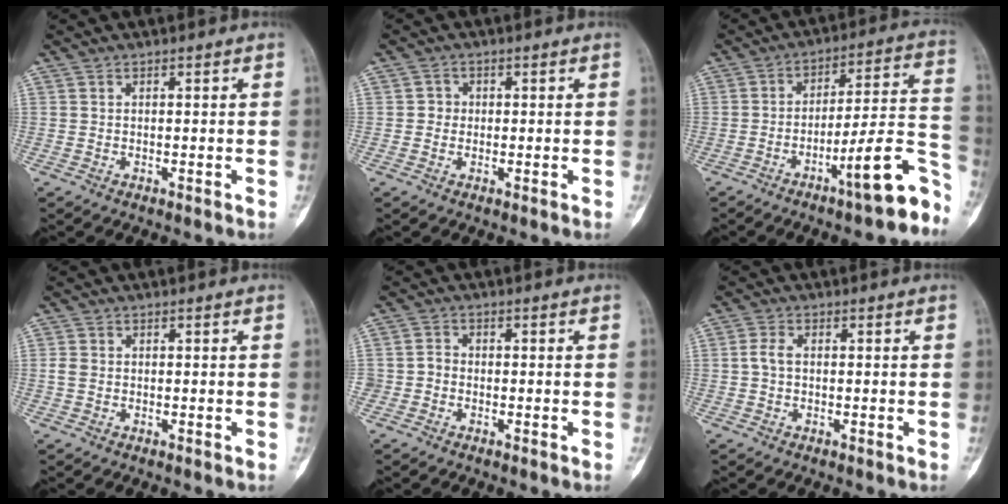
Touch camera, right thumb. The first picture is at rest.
{"total": 1.9, "force": [0.0, 1.9, 0.5], "torque": [0.005, 0.007, -0.006]}
{"total": 16.1, "force": [-8.4, 3.2, 13.4], "torque": [-0.164, 0.068, -0.119]}
{"total": 1.4, "force": [-0.1, 1.2, 0.8], "torque": [-0.017, 0.001, -0.003]}
{"total": 2.2, "force": [-0.8, 1.9, 0.7], "torque": [0.001, 0.009, -0.021]}
{"total": 2.4, "force": [-0.1, 1.6, 1.9], "torque": [-0.036, 0.005, -0.005]}